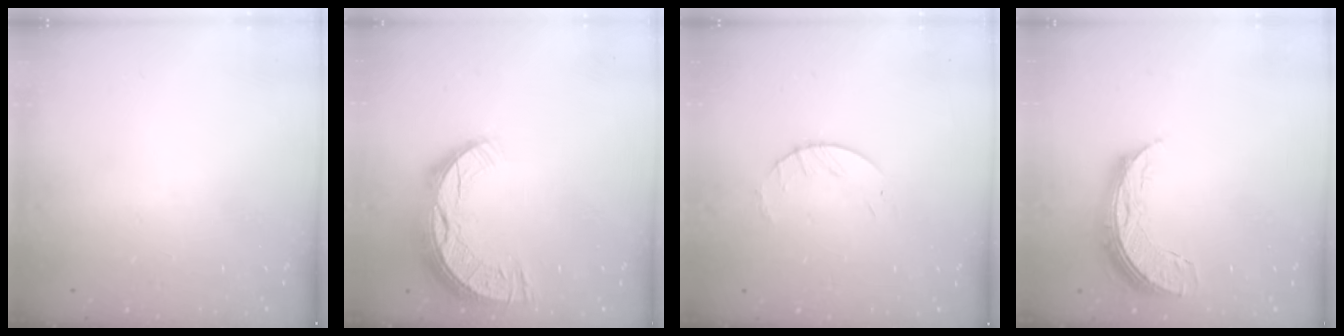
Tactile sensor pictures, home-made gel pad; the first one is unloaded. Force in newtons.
{"total": 12.3, "press": 12.2, "slide": 0.9}
{"total": 3.5, "press": 3.5, "slide": 0.4}
{"total": 8.6, "press": 8.6, "slide": 0.7}